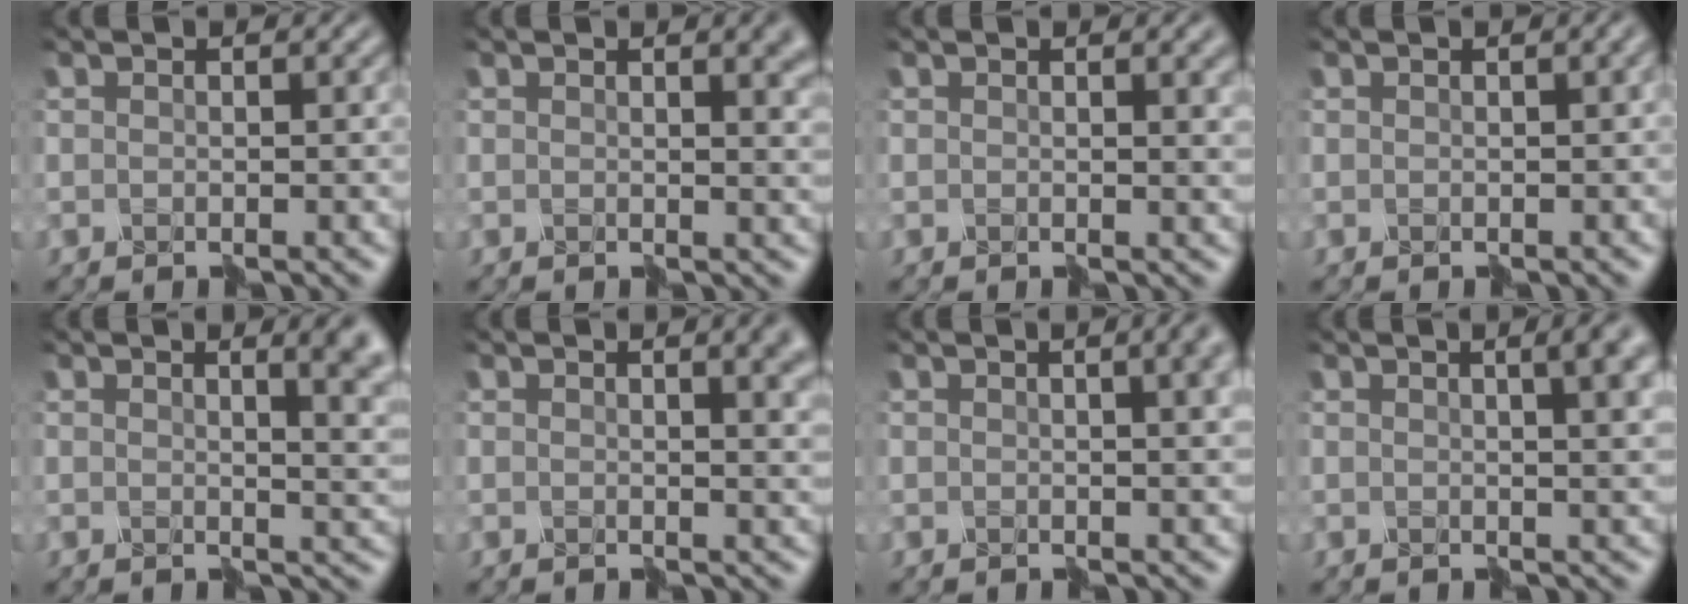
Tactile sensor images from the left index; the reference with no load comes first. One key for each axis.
{"total": 5.0, "fx": 2.1, "fy": 2.4, "fz": 3.8, "tx": -0.011, "ty": 0.007, "tz": 0.027}
{"total": 2.9, "fx": 1.4, "fy": 1.1, "fz": 2.4, "tx": -0.014, "ty": 0.004, "tz": 0.021}
{"total": 2.2, "fx": 0.0, "fy": 1.1, "fz": 2.0, "tx": -0.010, "ty": 0.005, "tz": 0.009}
{"total": 7.6, "fx": 2.7, "fy": 3.7, "fz": 6.0, "tx": -0.020, "ty": 0.016, "tz": 0.031}
{"total": 6.3, "fx": 2.4, "fy": 3.1, "fz": 4.9, "tx": -0.012, "ty": 0.013, "tz": 0.028}
{"total": 8.8, "fx": 2.7, "fy": 4.7, "fz": 7.0, "tx": -0.047, "ty": 0.028, "tz": 0.023}
{"total": 6.7, "fx": 2.4, "fy": 3.1, "fz": 5.4, "tx": -0.022, "ty": 0.032, "tz": 0.017}